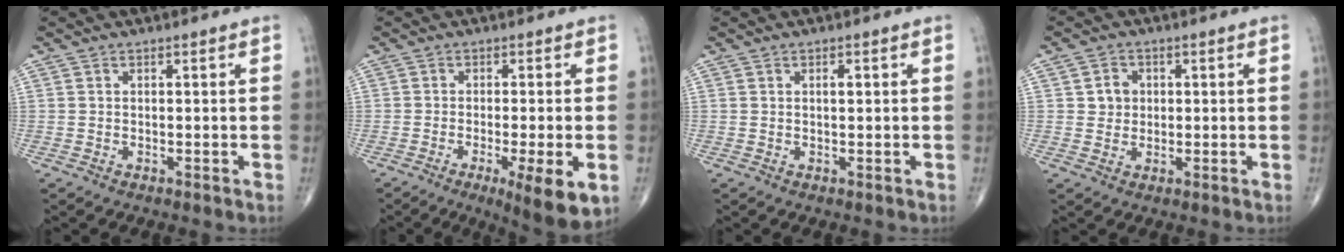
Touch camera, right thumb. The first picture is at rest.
{"total": 9.3, "force": [-3.3, 1.7, 8.6], "torque": [-0.123, -0.016, -0.048]}
{"total": 1.2, "force": [0.4, 0.5, 1.1], "torque": [-0.017, 0.001, 0.005]}
{"total": 3.6, "force": [0.6, 3.2, 1.4], "torque": [-0.002, 0.002, 0.008]}